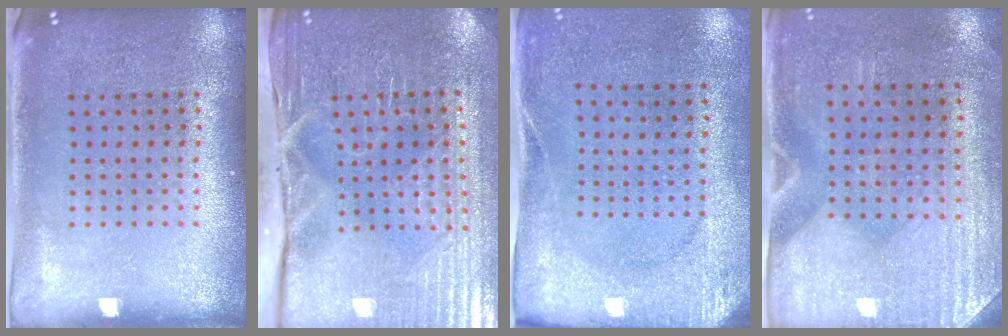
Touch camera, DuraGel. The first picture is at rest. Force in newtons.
{"total": 4.3, "press": 4.1, "slide": 1.0}
{"total": 2.7, "press": 2.0, "slide": 1.7}
{"total": 3.0, "press": 2.6, "slide": 1.5}